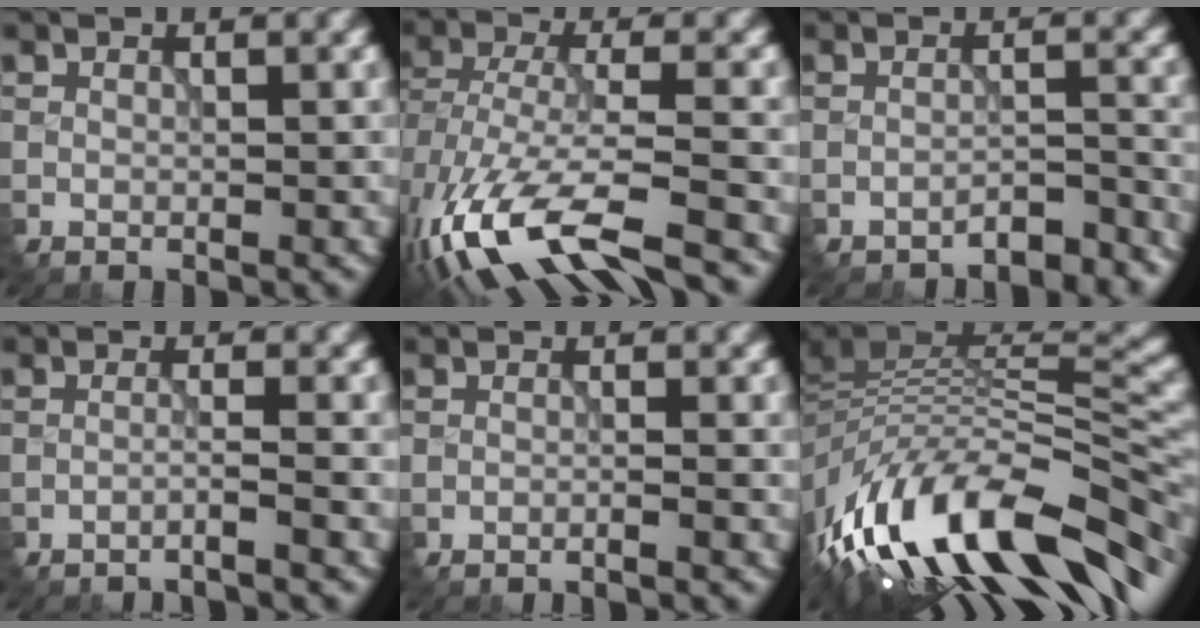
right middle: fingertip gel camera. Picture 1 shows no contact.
{"total": 10.4, "force": [-6.2, 4.2, 7.2], "torque": [-0.160, -0.005, -0.100]}
{"total": 3.3, "force": [-3.2, 0.5, 0.9], "torque": [-0.012, 0.004, -0.045]}
{"total": 1.6, "force": [-1.3, 0.0, 0.9], "torque": [0.002, 0.006, -0.038]}
{"total": 1.1, "force": [-0.8, 0.3, 0.8], "torque": [0.005, 0.000, -0.024]}
{"total": 14.7, "force": [-6.9, 6.4, 11.2], "torque": [-0.203, 0.018, -0.124]}